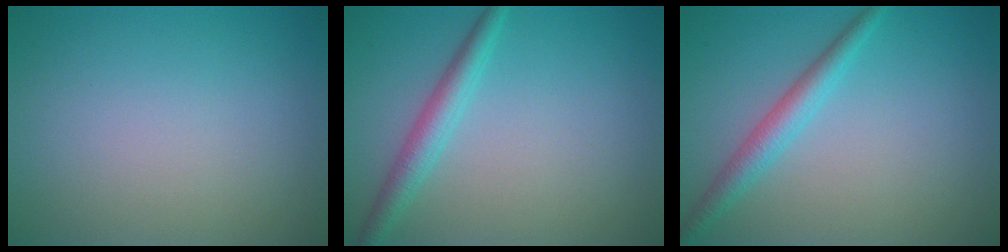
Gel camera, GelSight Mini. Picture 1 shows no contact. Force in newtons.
{"total": 2.7, "press": 2.7, "slide": 0.1}
{"total": 2.7, "press": 2.7, "slide": 0.0}